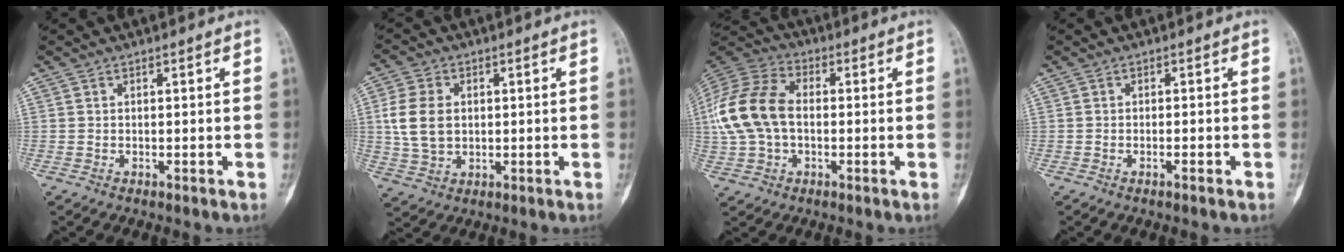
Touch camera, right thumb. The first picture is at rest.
{"total": 8.8, "force": [1.0, 6.3, 6.1], "torque": [-0.122, 0.000, 0.024]}
{"total": 16.7, "force": [0.1, 11.1, 12.4], "torque": [-0.269, 0.029, -0.003]}
{"total": 1.3, "force": [-0.7, 0.2, 1.1], "torque": [-0.024, 0.005, -0.010]}